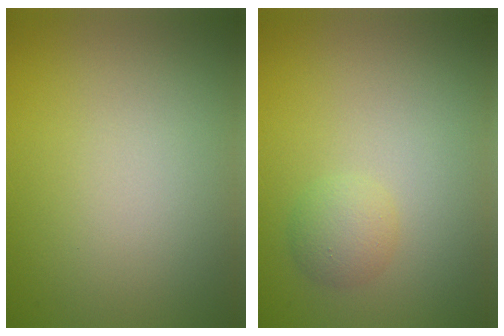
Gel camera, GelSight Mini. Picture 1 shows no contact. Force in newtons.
{"total": 1.7, "press": 1.7, "slide": 0.2}